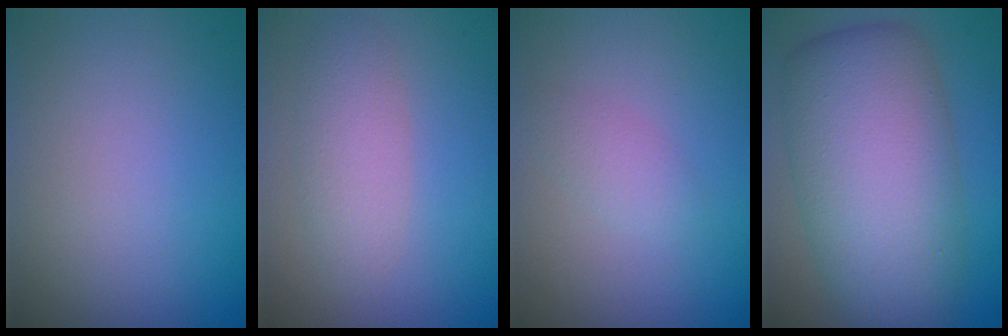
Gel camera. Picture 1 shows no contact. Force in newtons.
{"total": 2.8, "press": 2.8, "slide": 0.3}
{"total": 1.5, "press": 1.5, "slide": 0.0}
{"total": 11.1, "press": 11.1, "slide": 0.4}